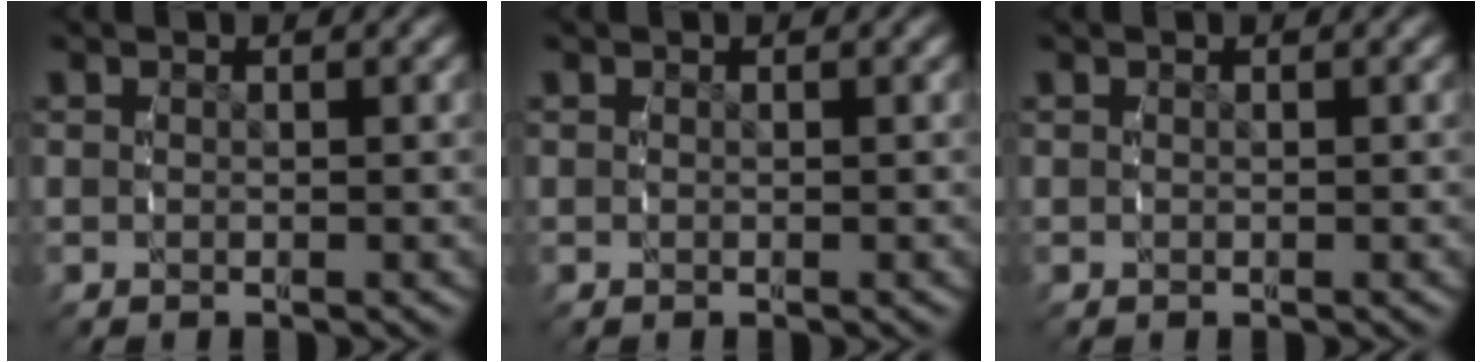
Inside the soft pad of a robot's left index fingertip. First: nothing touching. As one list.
[{"total": 0.0}, {"total": 0.0}]